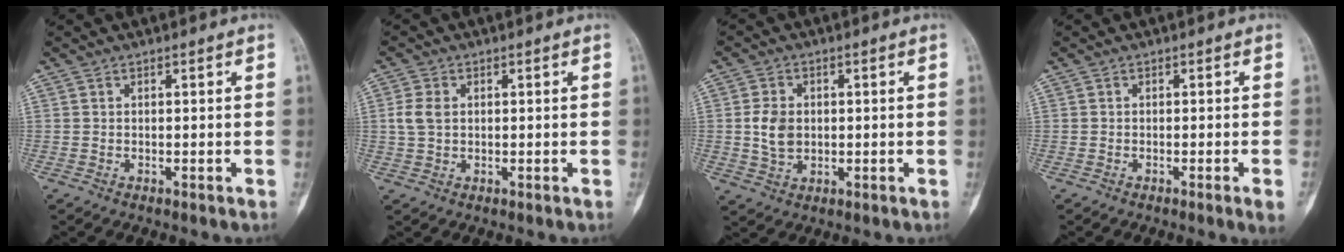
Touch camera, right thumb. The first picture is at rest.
{"total": 3.7, "force": [0.5, 2.6, 2.6], "torque": [-0.056, 0.005, 0.011]}
{"total": 5.7, "force": [0.2, 4.3, 3.8], "torque": [-0.061, -0.001, 0.007]}
{"total": 2.3, "force": [-1.0, -0.2, 2.1], "torque": [-0.034, -0.003, -0.015]}